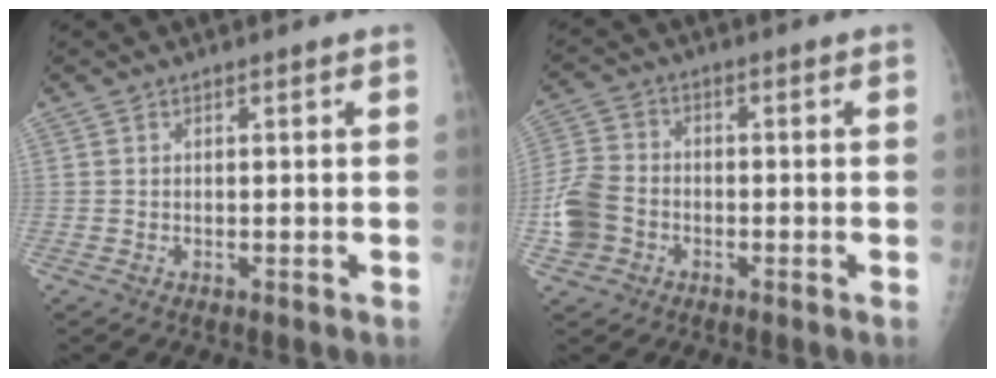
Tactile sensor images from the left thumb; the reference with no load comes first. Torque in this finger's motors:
{"motor_torque": [-0.02, 0.06, 0.37, 0.32, 0.05]}